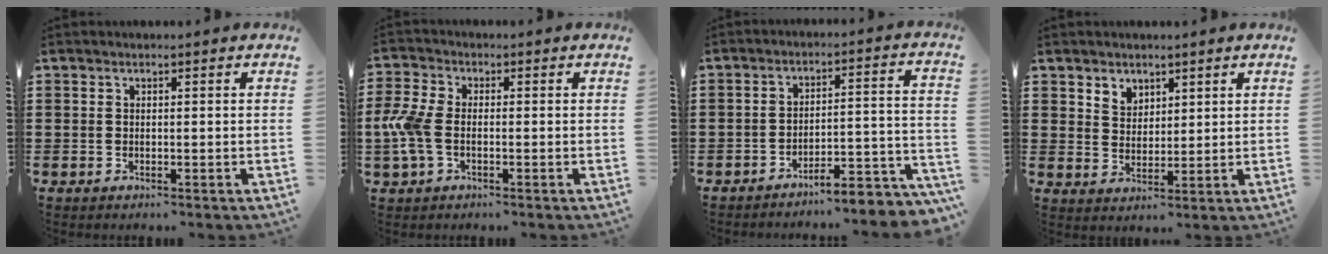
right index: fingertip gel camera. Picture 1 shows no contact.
{"total": 5.6, "force": [-1.1, 3.1, 4.6], "torque": [-0.133, -0.009, -0.033]}
{"total": 5.0, "force": [-4.7, 0.2, 1.7], "torque": [-0.027, -0.012, -0.095]}
{"total": 3.4, "force": [2.6, 2.2, 0.2], "torque": [-0.015, 0.006, 0.050]}